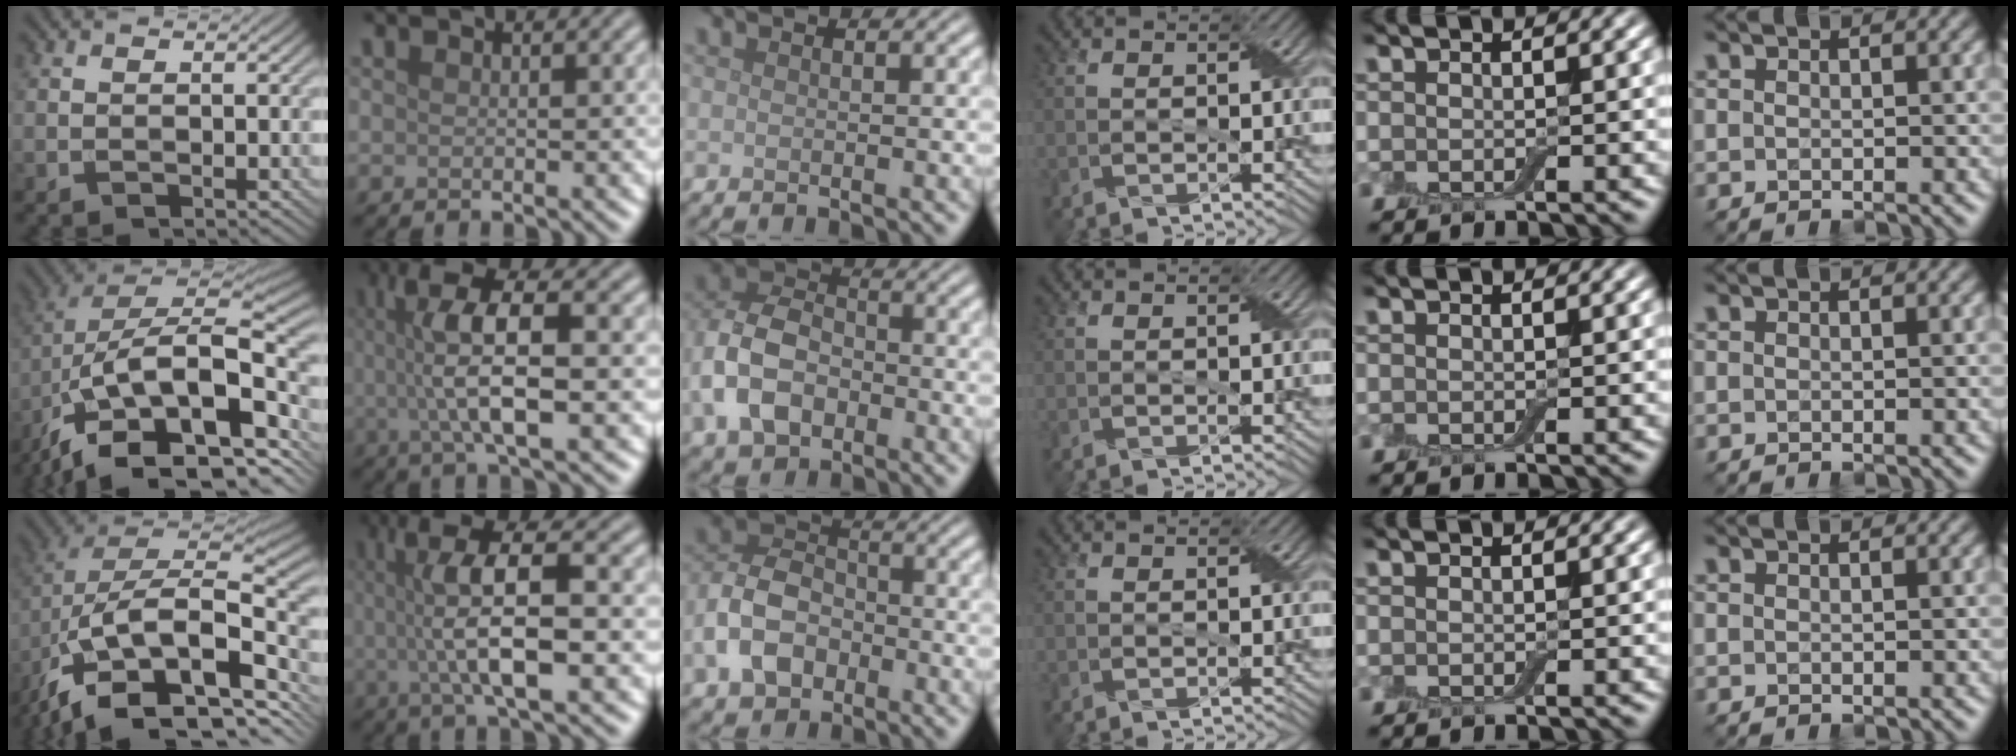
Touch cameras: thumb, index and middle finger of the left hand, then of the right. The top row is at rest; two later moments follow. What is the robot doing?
{"motion": "wrap", "object": "adhesive wrap"}